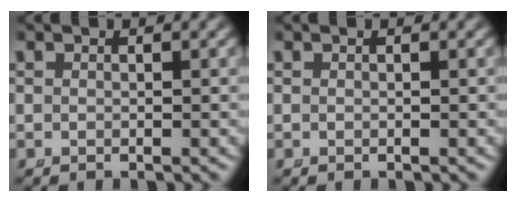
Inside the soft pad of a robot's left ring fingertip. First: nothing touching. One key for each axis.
{"total": 0.0}